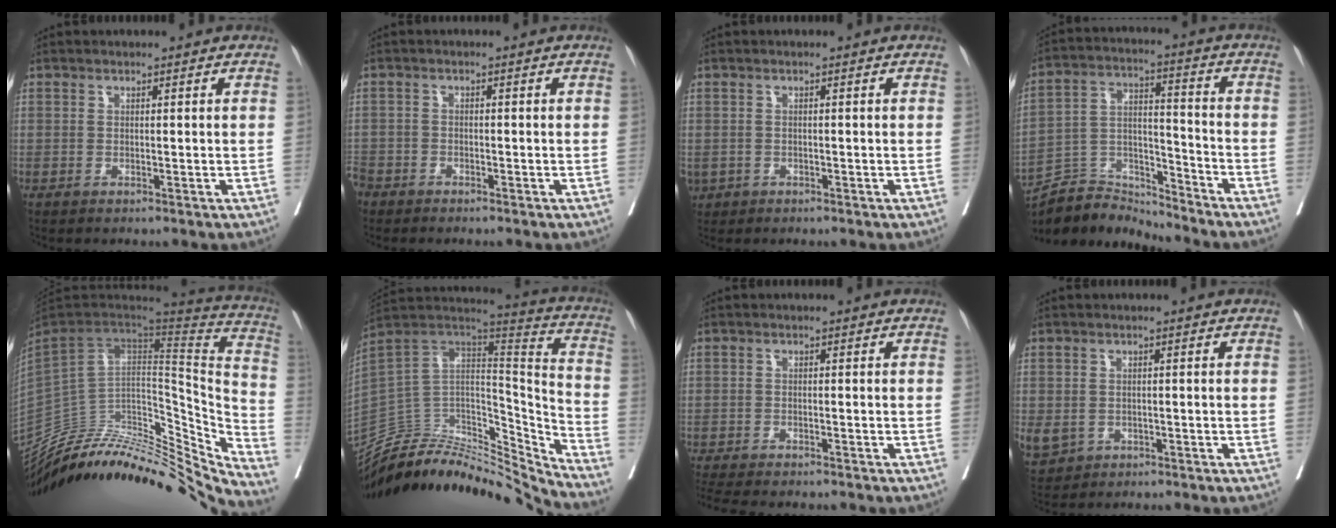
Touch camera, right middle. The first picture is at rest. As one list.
[{"total": 4.0, "force": [-3.4, 2.2, 0.5], "torque": [-0.017, -0.002, -0.070]}, {"total": 2.5, "force": [-1.3, 2.0, 0.7], "torque": [-0.015, -0.001, -0.018]}, {"total": 10.7, "force": [-10.7, 1.0, -0.2], "torque": [0.007, 0.039, -0.200]}, {"total": 36.7, "force": [-32.1, 9.3, 15.3], "torque": [-0.208, -0.021, -0.455]}, {"total": 29.3, "force": [-27.9, 4.9, 7.5], "torque": [-0.116, 0.014, -0.430]}, {"total": 10.7, "force": [-9.4, 2.2, 4.8], "torque": [-0.080, -0.012, -0.133]}, {"total": 5.8, "force": [-2.6, 4.8, 2.0], "torque": [-0.057, -0.002, -0.034]}]